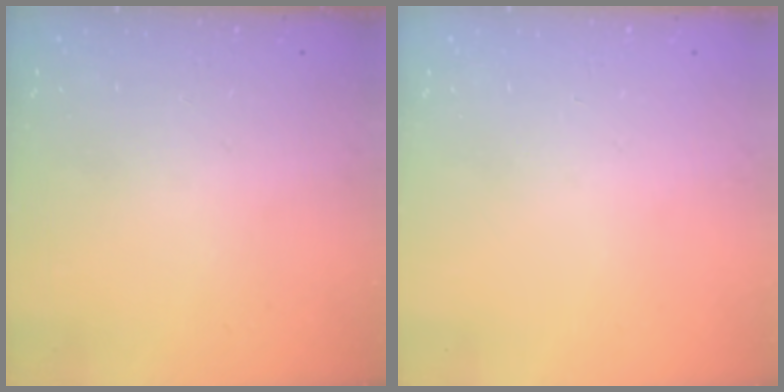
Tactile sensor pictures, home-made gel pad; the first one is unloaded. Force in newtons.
{"total": 0.0}